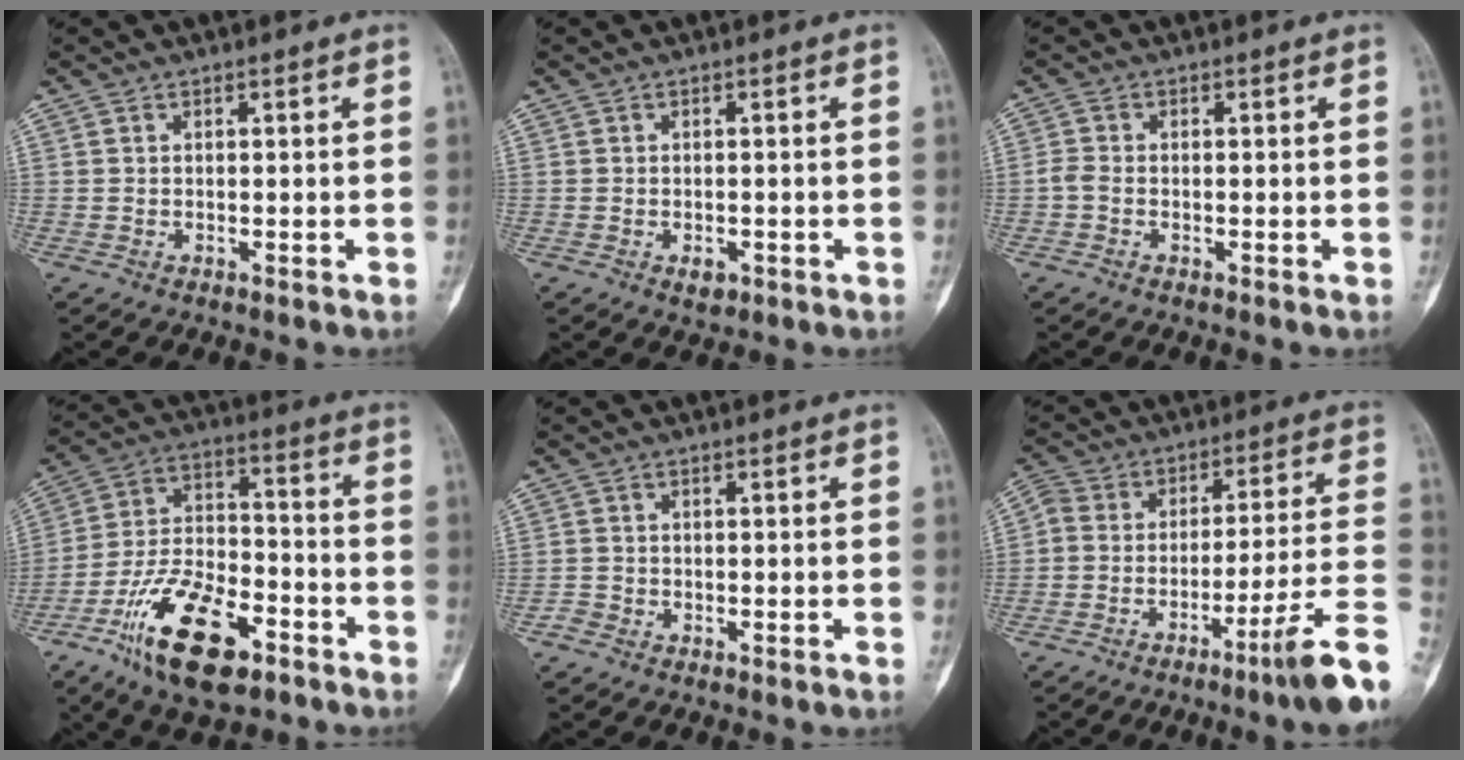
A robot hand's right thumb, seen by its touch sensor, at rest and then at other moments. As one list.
[{"total": 2.0, "force": [-0.9, 1.3, 1.2], "torque": [-0.010, 0.002, -0.007]}, {"total": 1.7, "force": [-0.6, 1.0, 1.2], "torque": [-0.031, 0.000, -0.023]}, {"total": 18.0, "force": [-10.0, 7.9, 12.6], "torque": [-0.221, 0.059, -0.178]}, {"total": 1.1, "force": [-1.0, 0.5, 0.0], "torque": [-0.004, 0.005, -0.024]}, {"total": 17.5, "force": [-9.9, 1.4, 14.4], "torque": [-0.219, 0.072, -0.155]}]